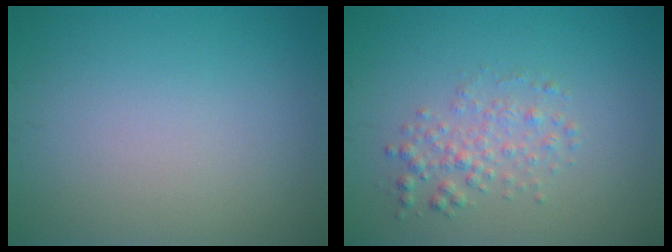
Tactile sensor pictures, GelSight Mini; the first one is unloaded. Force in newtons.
{"total": 2.2, "press": 2.2, "slide": 0.0}